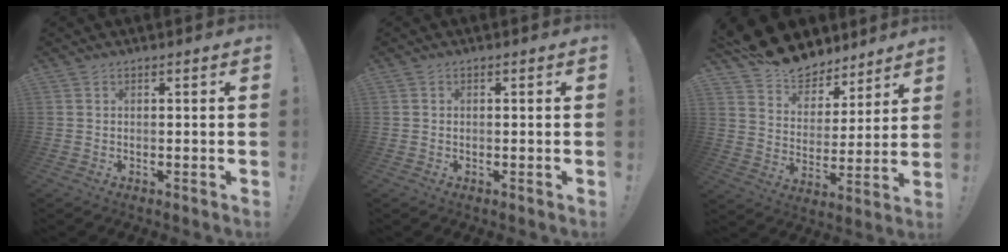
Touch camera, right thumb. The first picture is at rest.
{"total": 0.0}
{"total": 13.3, "force": [11.6, 6.1, 2.5], "torque": [-0.057, -0.093, 0.213]}